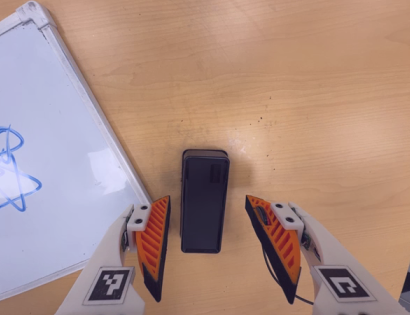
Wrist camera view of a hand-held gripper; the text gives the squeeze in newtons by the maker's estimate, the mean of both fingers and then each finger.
{"total": 0.0}